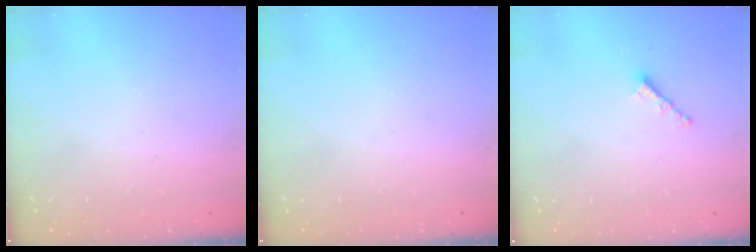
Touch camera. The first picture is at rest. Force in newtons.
{"total": 0.0}
{"total": 3.1, "press": 3.1, "slide": 0.3}